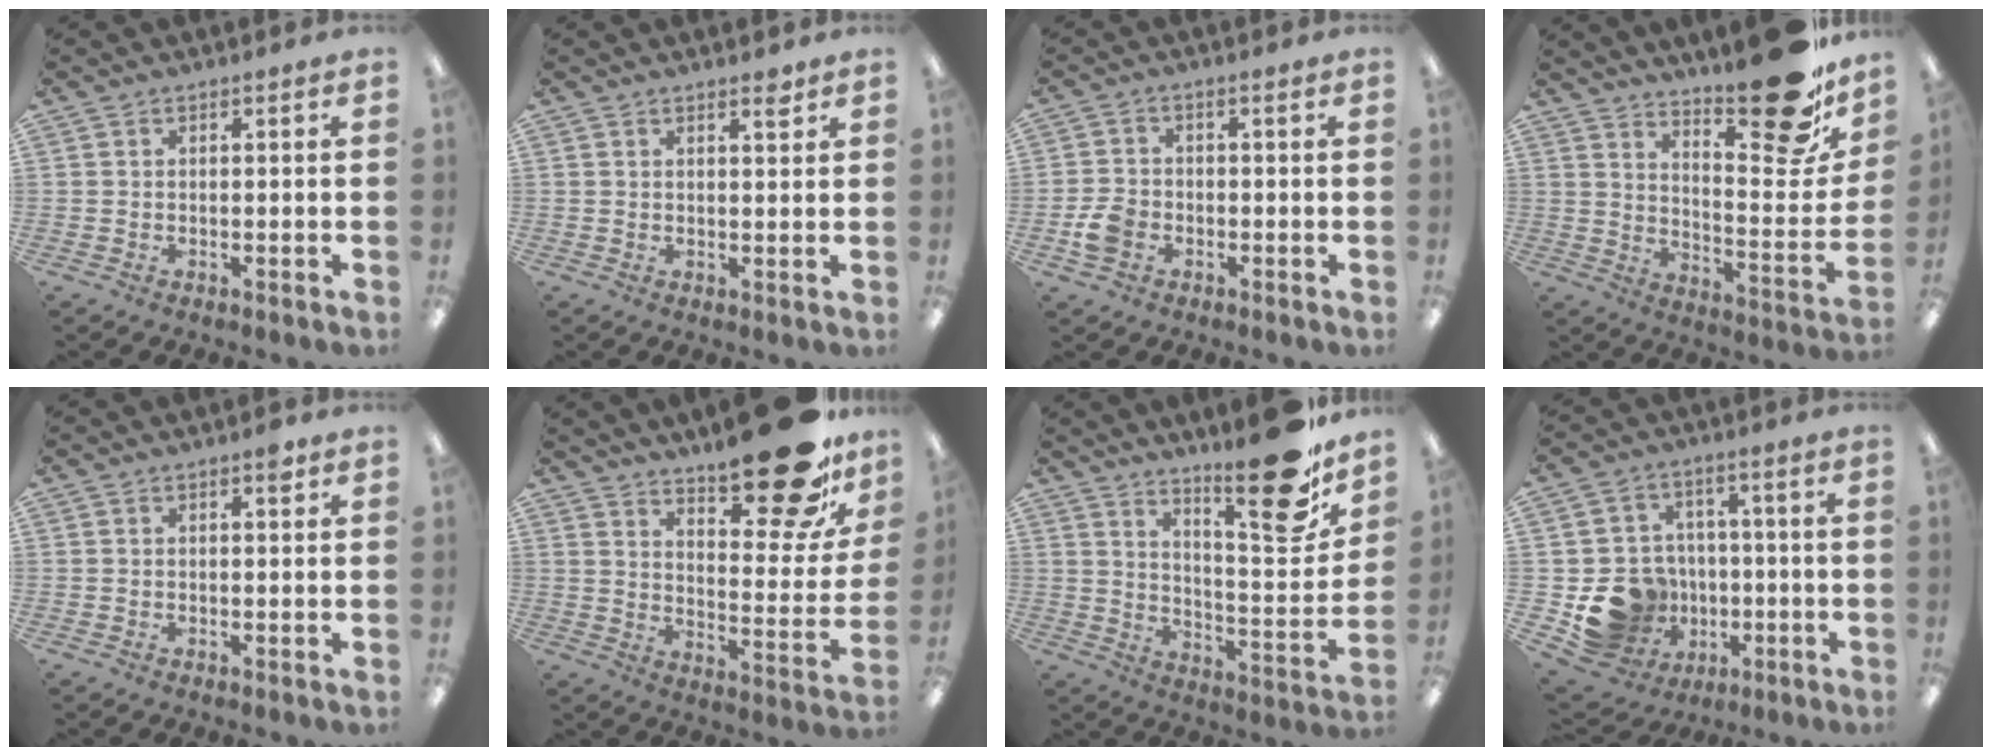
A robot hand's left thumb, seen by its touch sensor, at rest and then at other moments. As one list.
[{"total": 2.3, "force": [1.8, 0.5, 1.2], "torque": [-0.011, -0.007, 0.029]}, {"total": 4.9, "force": [-1.8, 3.7, 2.6], "torque": [-0.054, 0.007, -0.033]}, {"total": 19.6, "force": [15.5, 5.9, 10.5], "torque": [-0.118, -0.131, 0.252]}, {"total": 2.2, "force": [1.2, 0.7, 1.7], "torque": [-0.020, -0.003, 0.017]}, {"total": 23.0, "force": [16.6, 7.8, 13.8], "torque": [-0.174, -0.115, 0.268]}, {"total": 18.9, "force": [14.4, 4.9, 11.3], "torque": [-0.146, -0.114, 0.228]}, {"total": 13.8, "force": [-3.6, 12.5, 4.7], "torque": [-0.101, 0.022, -0.042]}]